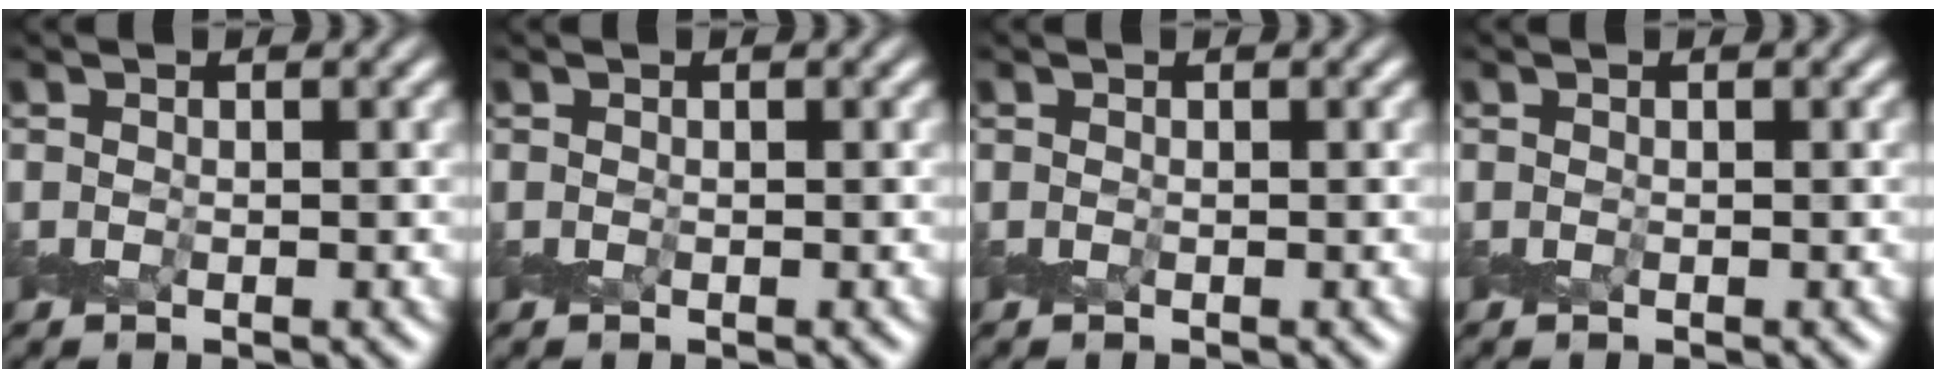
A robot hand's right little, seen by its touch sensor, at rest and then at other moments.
{"total": 0.0}
{"total": 0.0}
{"total": 0.0}